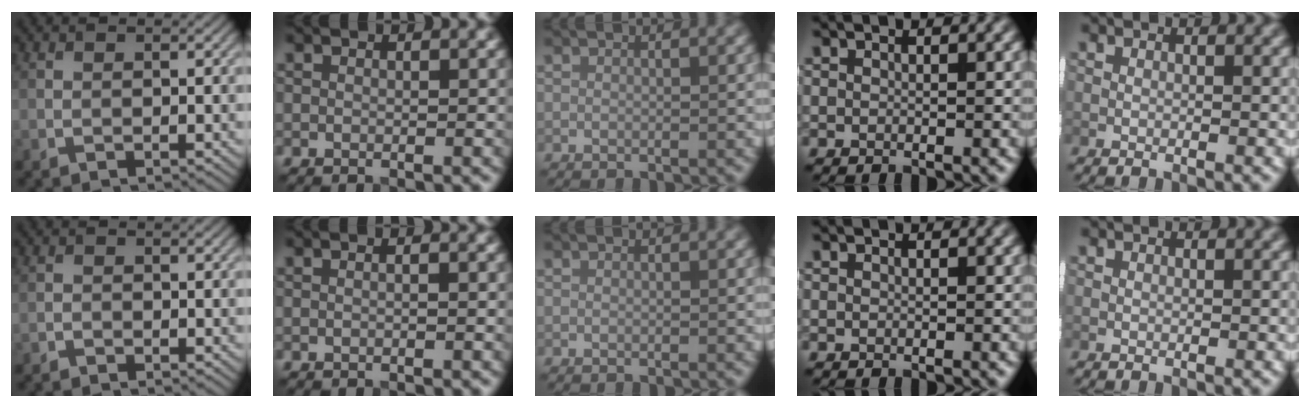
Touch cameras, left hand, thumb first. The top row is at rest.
{"thumb": {"total": 0.5, "force": [-0.4, 0.3, 0.1], "torque": [0.001, -0.002, -0.008]}, "index": {"total": 0.5, "force": [0.0, 0.1, 0.5], "torque": [-0.013, -0.003, -0.007]}}